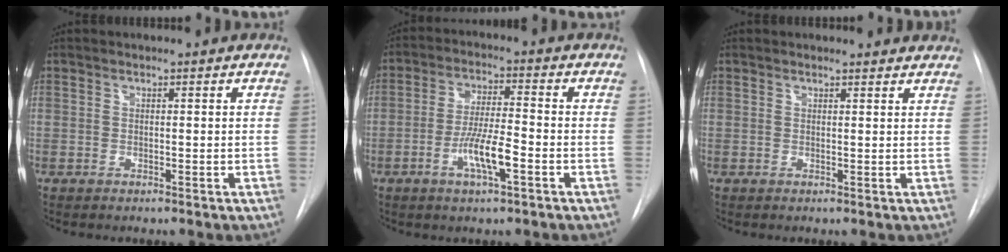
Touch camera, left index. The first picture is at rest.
{"total": 7.3, "force": [-2.9, 1.1, 6.6], "torque": [-0.128, -0.001, -0.053]}
{"total": 4.8, "force": [4.7, 0.9, 0.6], "torque": [-0.002, 0.000, 0.035]}